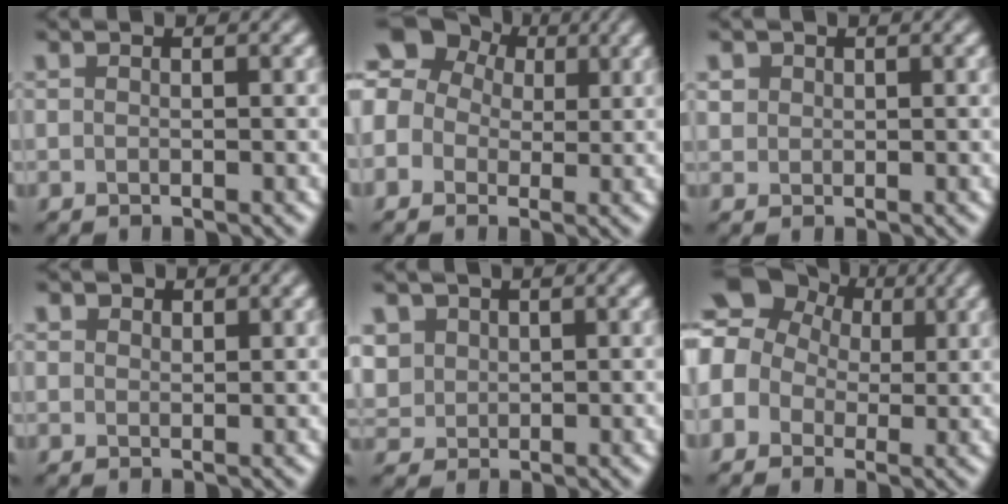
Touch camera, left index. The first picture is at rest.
{"total": 6.7, "force": [1.4, 5.7, 3.2], "torque": [-0.072, 0.034, -0.007]}
{"total": 1.0, "force": [0.4, 0.9, 0.2], "torque": [-0.009, -0.004, 0.014]}
{"total": 1.5, "force": [1.1, 0.9, 0.6], "torque": [-0.016, -0.003, 0.018]}
{"total": 2.9, "force": [1.2, 2.4, 1.1], "torque": [-0.047, 0.005, 0.037]}
{"total": 8.5, "force": [1.7, 7.3, 4.1], "torque": [-0.091, 0.032, -0.003]}